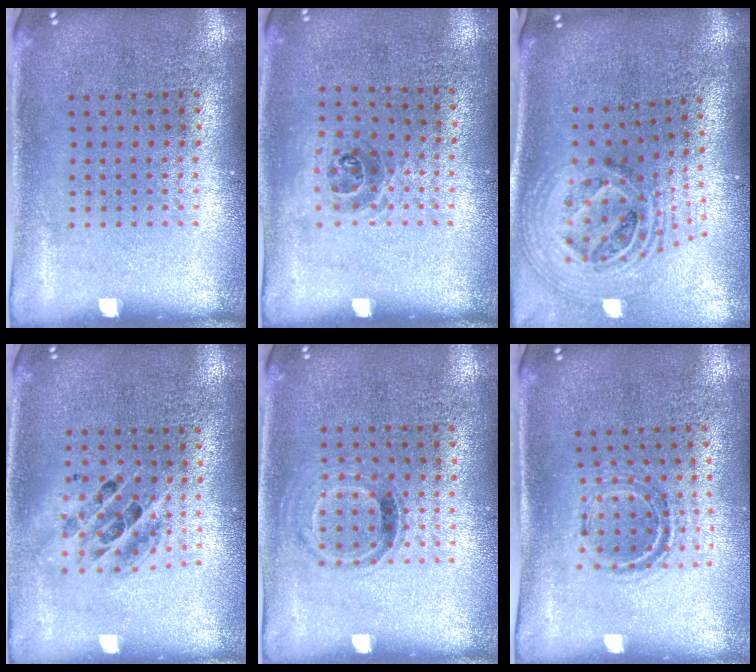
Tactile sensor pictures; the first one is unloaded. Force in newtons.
{"total": 1.0, "press": 0.7, "slide": 0.7}
{"total": 2.6, "press": 1.8, "slide": 1.9}
{"total": 1.5, "press": 1.3, "slide": 0.7}
{"total": 0.9, "press": 0.7, "slide": 0.5}
{"total": 1.0, "press": 0.9, "slide": 0.3}